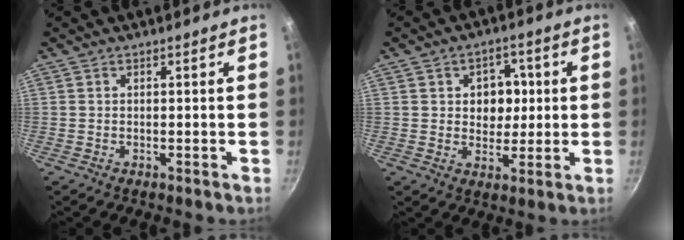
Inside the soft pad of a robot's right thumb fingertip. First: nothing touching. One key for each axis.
{"total": 7.3, "fx": 1.2, "fy": 5.8, "fz": 4.3, "tx": -0.023, "ty": -0.003, "tz": 0.016}